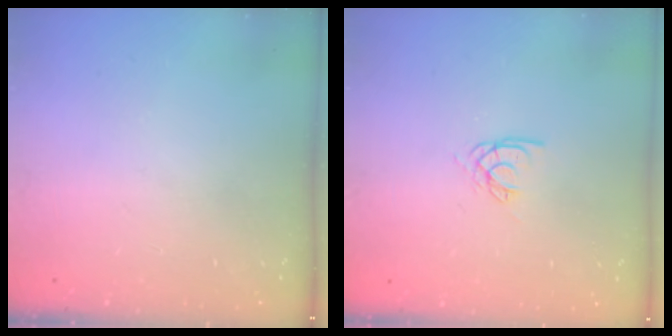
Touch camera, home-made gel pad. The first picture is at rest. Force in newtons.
{"total": 3.4, "press": 3.4, "slide": 0.2}